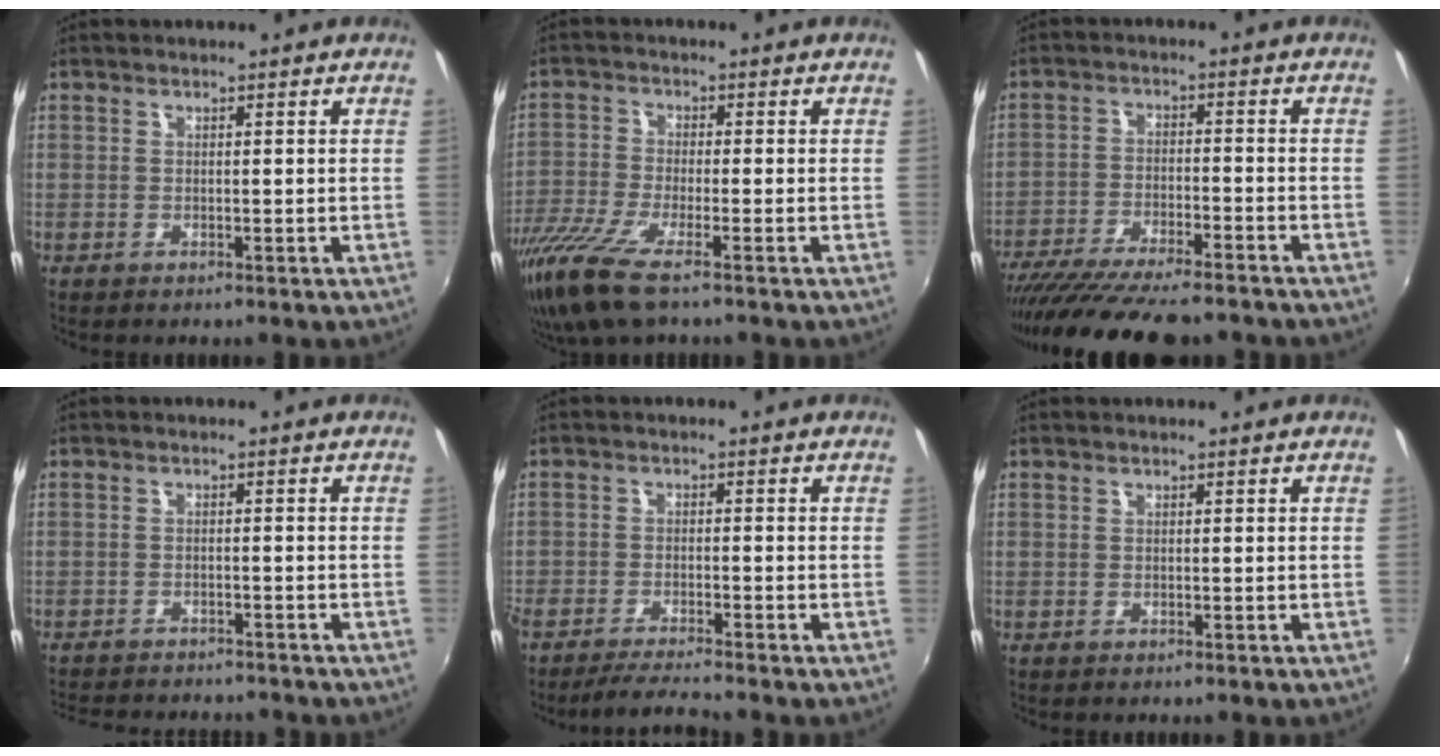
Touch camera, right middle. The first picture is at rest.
{"total": 11.1, "force": [-7.7, 1.6, 7.7], "torque": [-0.182, -0.045, -0.151]}
{"total": 18.6, "force": [-16.0, 3.3, 8.9], "torque": [-0.173, -0.044, -0.251]}
{"total": 10.4, "force": [-9.4, 2.7, 3.6], "torque": [-0.088, -0.020, -0.140]}
{"total": 5.7, "force": [-5.2, -0.4, 2.3], "torque": [-0.066, -0.010, -0.094]}
{"total": 0.0}